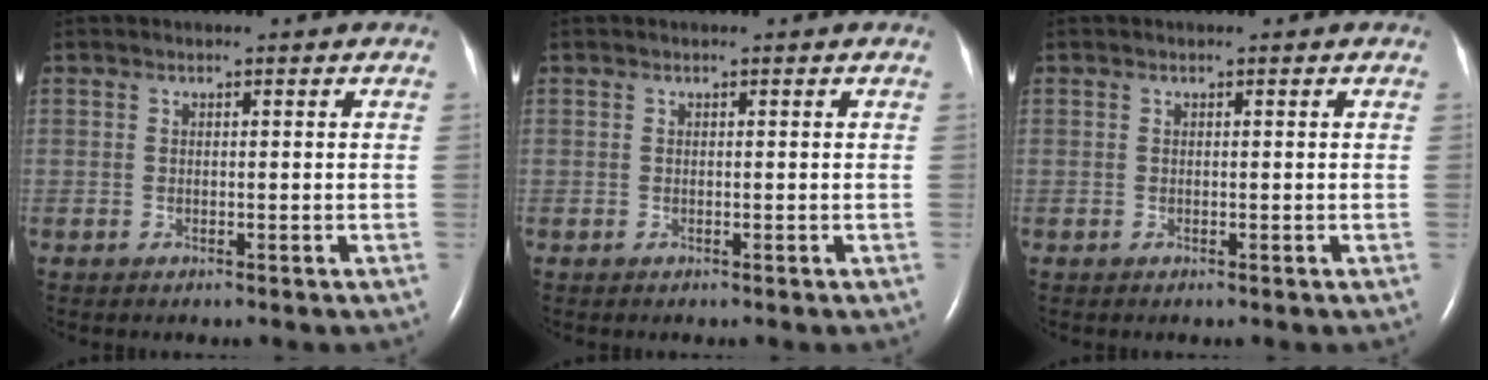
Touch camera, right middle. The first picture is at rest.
{"total": 0.0}
{"total": 0.0}